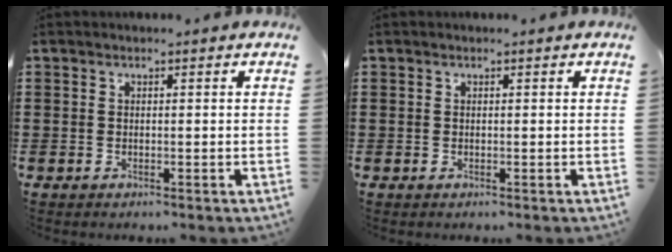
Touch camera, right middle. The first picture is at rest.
{"total": 0.0}